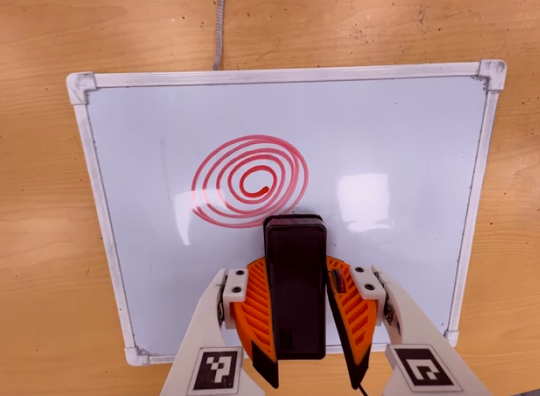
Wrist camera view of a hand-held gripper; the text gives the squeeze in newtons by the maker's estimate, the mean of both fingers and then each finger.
{"total": 8.3, "left": 6.1, "right": 10.4}